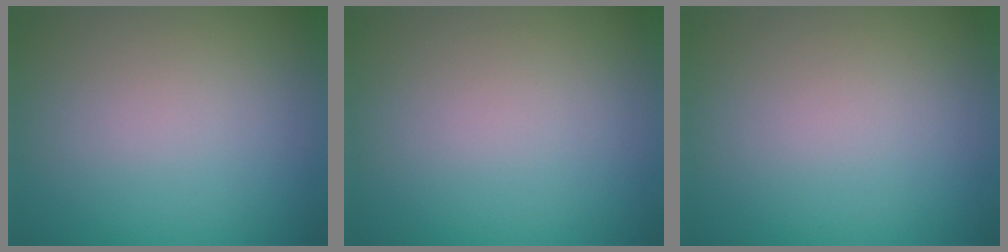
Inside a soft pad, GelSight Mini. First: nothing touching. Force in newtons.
{"total": 0.0}
{"total": 0.0}